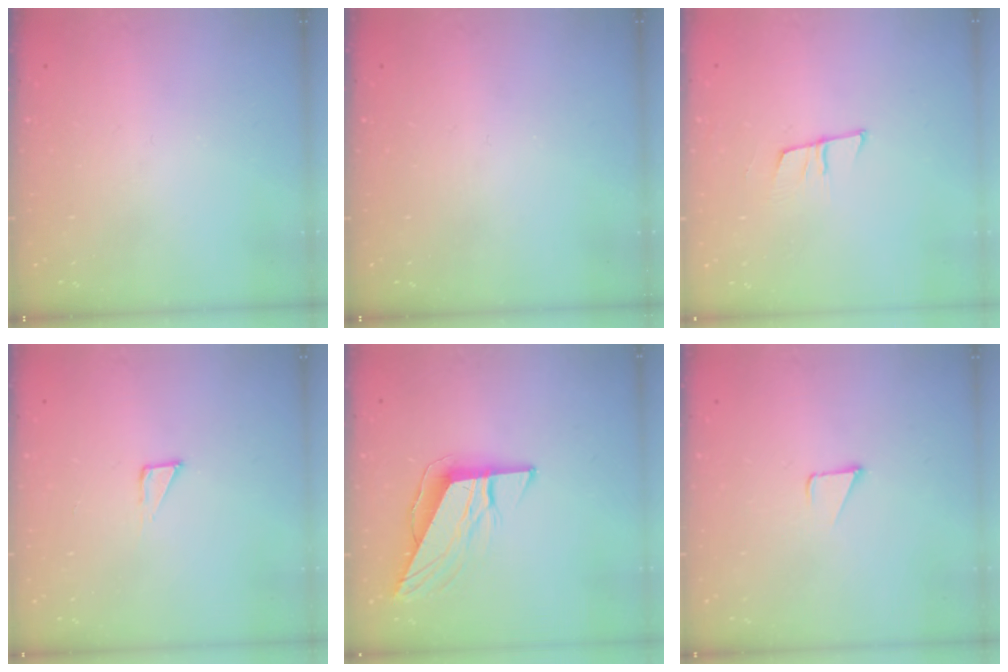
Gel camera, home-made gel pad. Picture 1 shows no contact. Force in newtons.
{"total": 0.0}
{"total": 6.9, "press": 6.3, "slide": 2.8}
{"total": 2.1, "press": 2.1, "slide": 0.1}
{"total": 9.4, "press": 9.4, "slide": 0.4}
{"total": 1.5, "press": 1.5, "slide": 0.1}